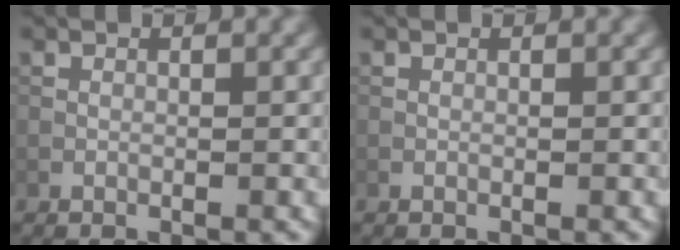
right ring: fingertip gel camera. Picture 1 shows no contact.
{"total": 0.0}